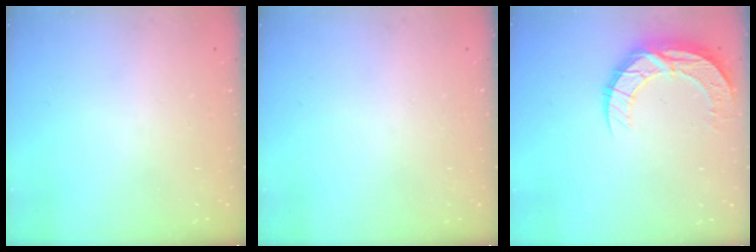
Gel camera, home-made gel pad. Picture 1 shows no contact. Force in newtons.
{"total": 0.0}
{"total": 10.6, "press": 10.6, "slide": 0.7}